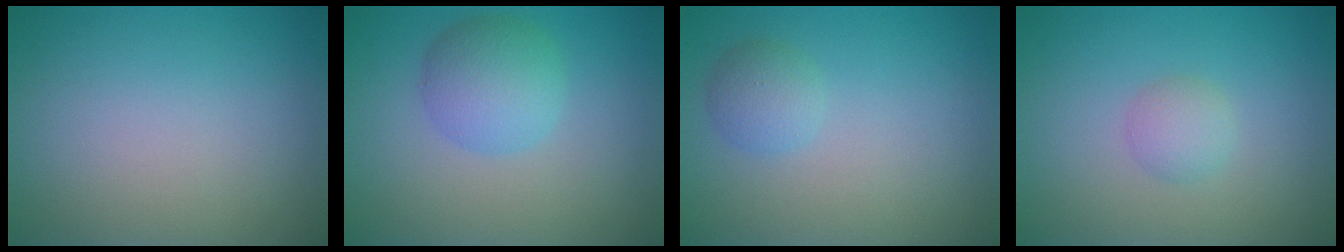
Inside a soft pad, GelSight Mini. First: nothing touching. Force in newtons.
{"total": 4.0, "press": 4.0, "slide": 0.2}
{"total": 1.8, "press": 1.8, "slide": 0.1}
{"total": 1.6, "press": 1.6, "slide": 0.0}